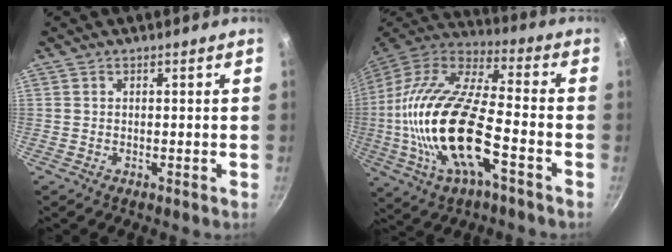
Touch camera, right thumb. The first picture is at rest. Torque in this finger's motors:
{"motor_torque": [0.19, 1.94, 2.50, -0.28, 0.93]}